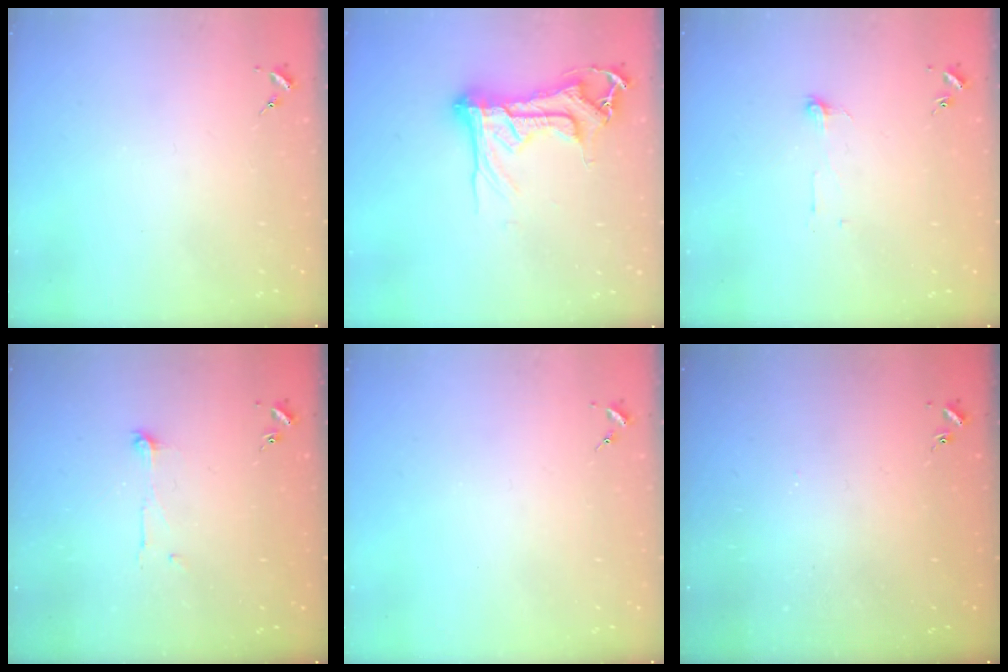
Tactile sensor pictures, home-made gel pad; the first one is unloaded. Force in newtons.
{"total": 15.8, "press": 15.7, "slide": 1.5}
{"total": 3.8, "press": 3.8, "slide": 0.3}
{"total": 4.4, "press": 4.4, "slide": 0.3}
{"total": 0.0}
{"total": 0.9, "press": 0.8, "slide": 0.2}